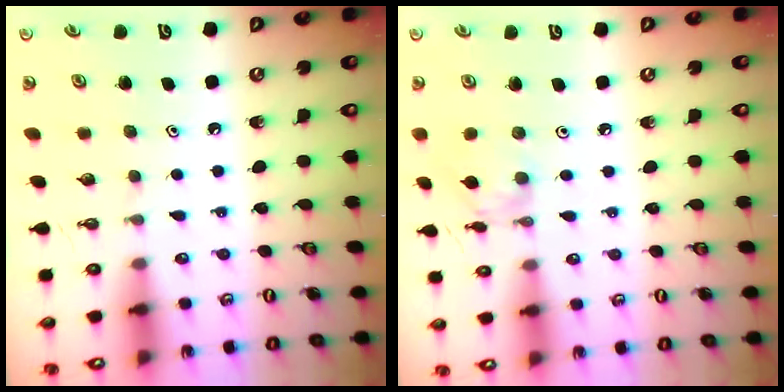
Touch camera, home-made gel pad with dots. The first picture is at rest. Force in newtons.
{"total": 2.0, "press": 2.0, "slide": 0.3}